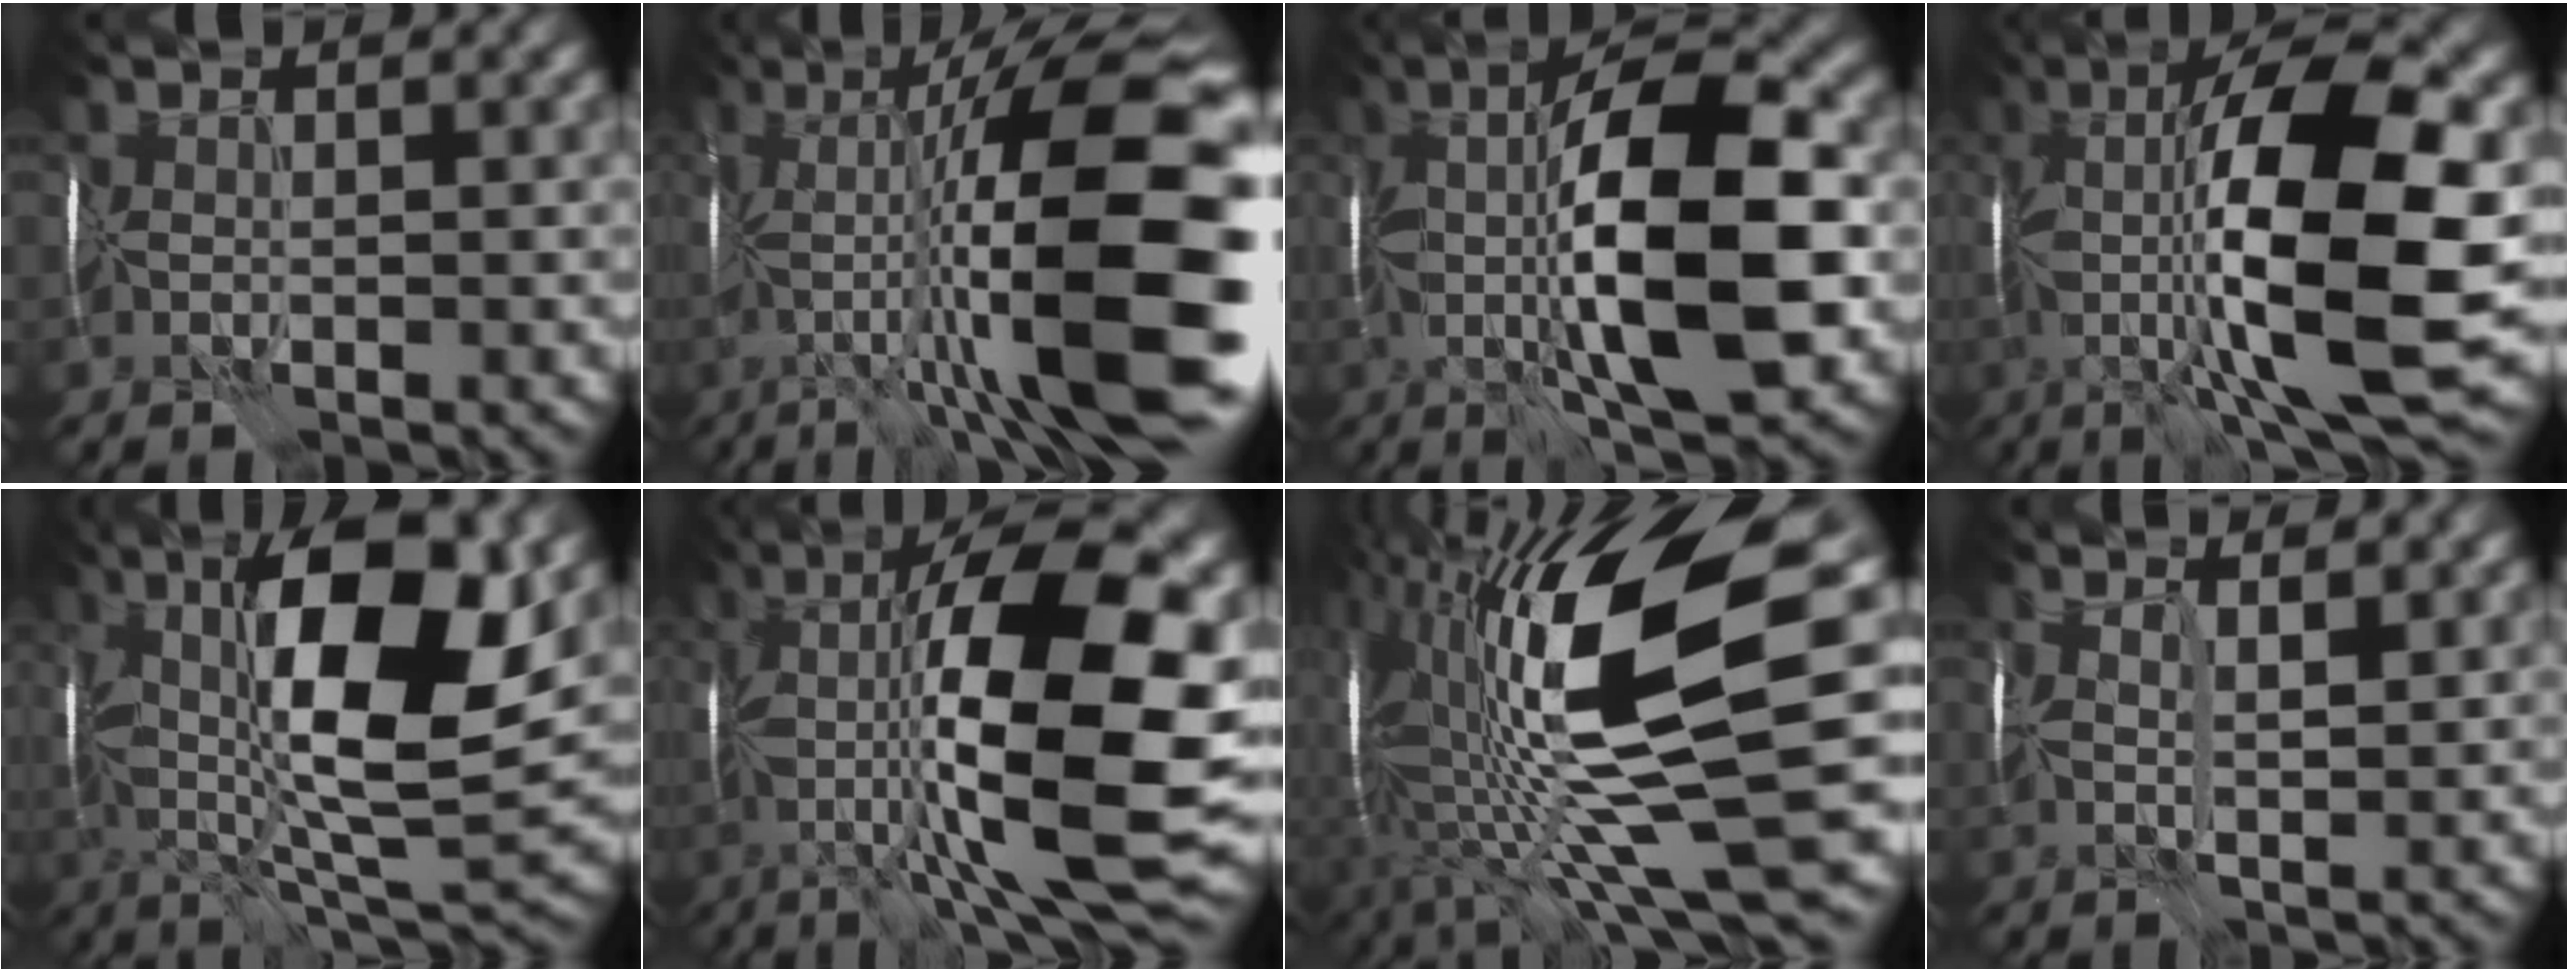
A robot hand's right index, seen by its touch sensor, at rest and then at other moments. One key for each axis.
{"total": 17.2, "fx": -2.7, "fy": 4.1, "fz": 16.5, "tx": -0.252, "ty": 0.033, "tz": -0.041}
{"total": 13.1, "fx": -0.2, "fy": 3.9, "fz": 12.5, "tx": -0.204, "ty": 0.005, "tz": -0.006}
{"total": 15.0, "fx": -0.3, "fy": 3.7, "fz": 14.6, "tx": -0.236, "ty": 0.006, "tz": -0.001}
{"total": 14.3, "fx": 2.7, "fy": 4.6, "fz": 13.3, "tx": -0.224, "ty": 0.004, "tz": 0.047}
{"total": 17.4, "fx": 0.2, "fy": 5.0, "fz": 16.7, "tx": -0.274, "ty": 0.021, "tz": 0.009}
{"total": 18.3, "fx": 0.4, "fy": 5.7, "fz": 17.3, "tx": -0.333, "ty": 0.000, "tz": 0.009}
{"total": 3.7, "fx": 2.3, "fy": 1.1, "fz": 2.7, "tx": -0.040, "ty": 0.010, "tz": 0.026}